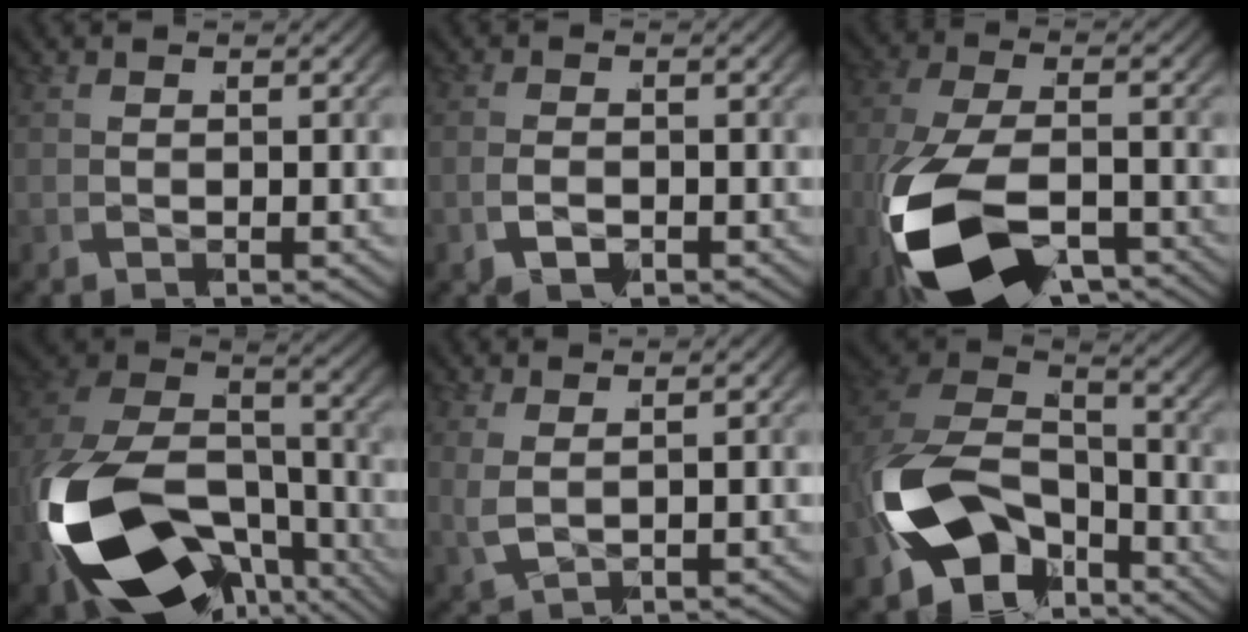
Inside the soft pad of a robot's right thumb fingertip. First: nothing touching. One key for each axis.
{"total": 2.3, "fx": -1.6, "fy": 1.4, "fz": 0.9, "tx": -0.032, "ty": -0.009, "tz": -0.027}
{"total": 14.1, "fx": -6.8, "fy": 7.5, "fz": 9.8, "tx": -0.231, "ty": -0.049, "tz": -0.086}
{"total": 19.5, "fx": -7.8, "fy": 12.5, "fz": 12.8, "tx": -0.295, "ty": -0.078, "tz": -0.101}
{"total": 2.1, "fx": 1.2, "fy": 1.0, "fz": 1.4, "tx": -0.035, "ty": 0.005, "tz": 0.024}
{"total": 13.4, "fx": -5.4, "fy": 9.8, "fz": 7.4, "tx": -0.196, "ty": -0.062, "tz": -0.077}